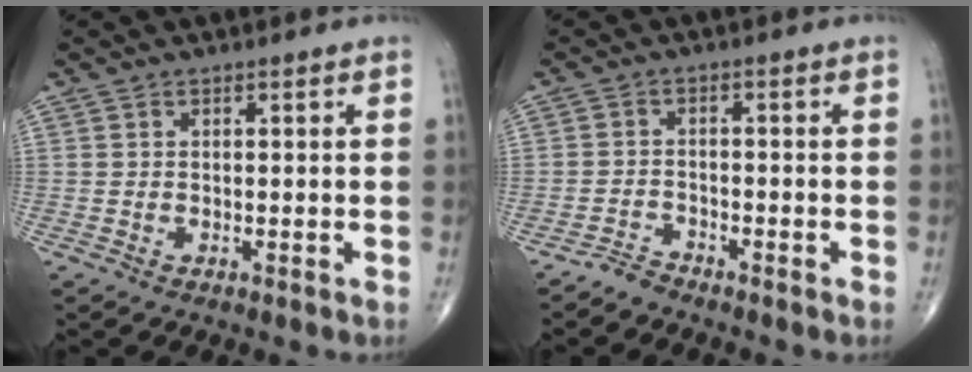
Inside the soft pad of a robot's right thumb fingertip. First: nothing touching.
{"total": 2.2, "force": [-2.2, 0.4, 0.0], "torque": [0.007, 0.000, -0.045]}